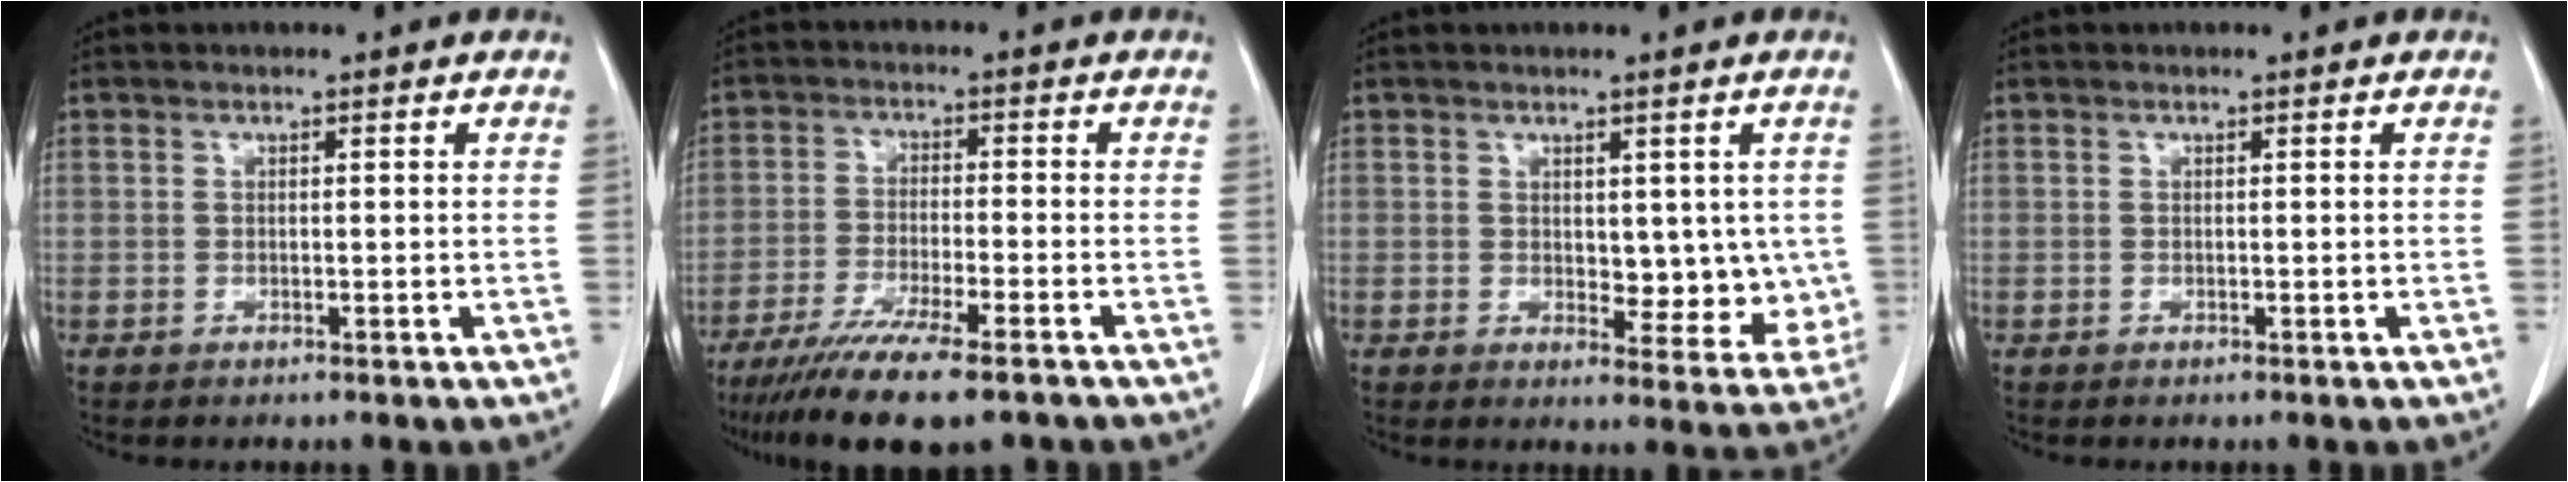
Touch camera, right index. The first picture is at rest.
{"total": 13.1, "force": [-9.8, 1.6, 8.5], "torque": [-0.144, -0.033, -0.160]}
{"total": 6.9, "force": [0.7, 3.9, 5.6], "torque": [-0.042, -0.007, 0.019]}
{"total": 0.0}